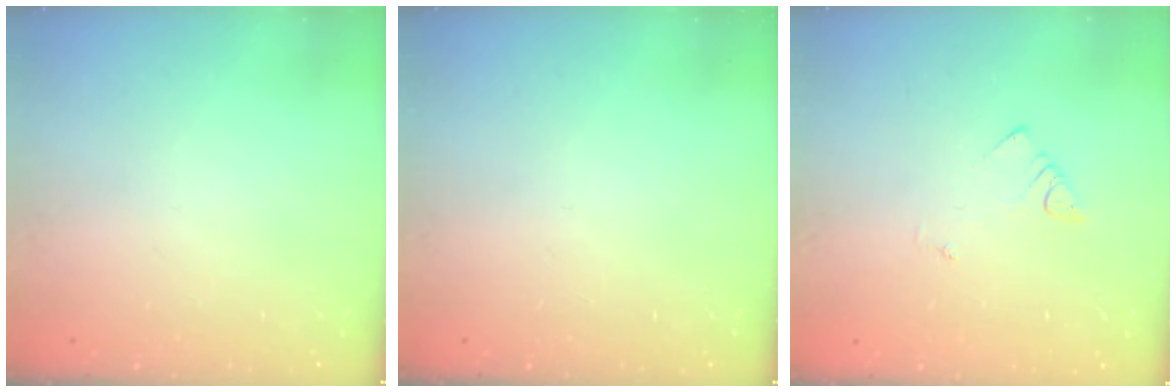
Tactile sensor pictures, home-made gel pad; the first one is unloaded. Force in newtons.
{"total": 0.0}
{"total": 1.9, "press": 1.9, "slide": 0.2}